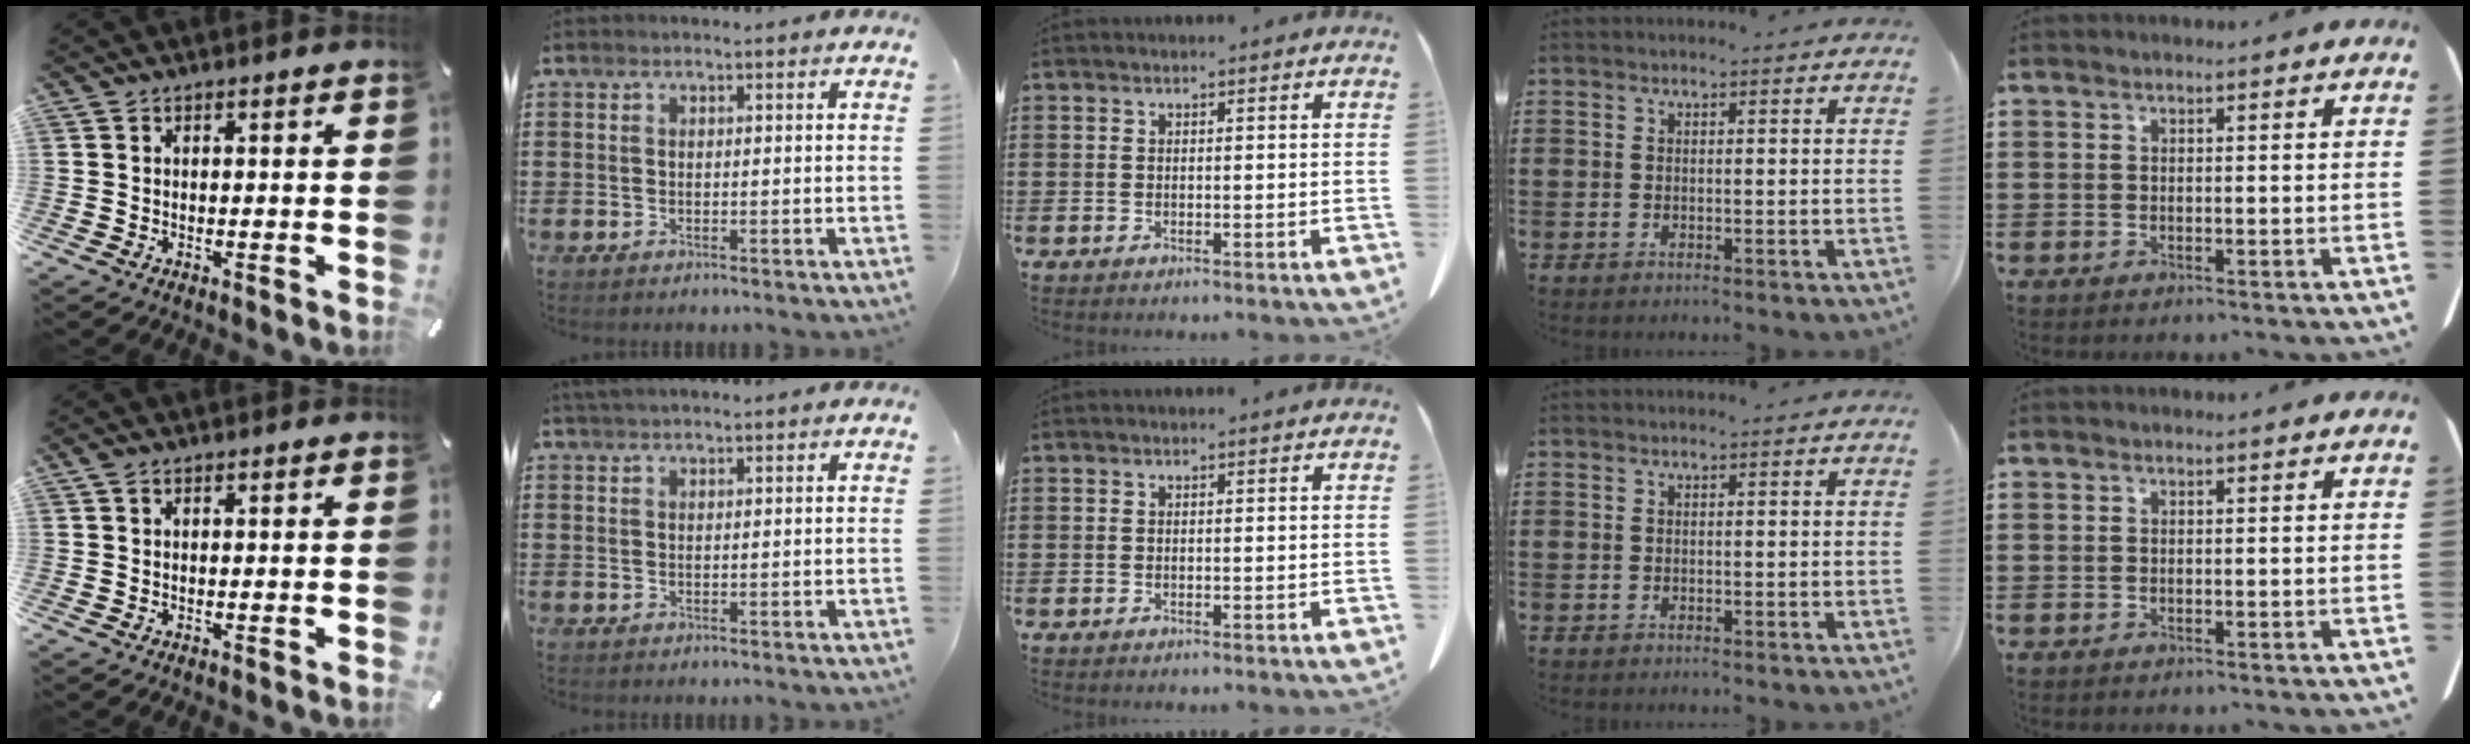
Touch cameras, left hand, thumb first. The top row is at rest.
{"thumb": {"total": 0.9, "force": [0.3, 0.5, 0.6], "torque": [-0.014, 0.004, 0.005]}, "index": {"total": 1.2, "force": [1.1, 0.1, 0.5], "torque": [-0.012, 0.001, 0.020]}}